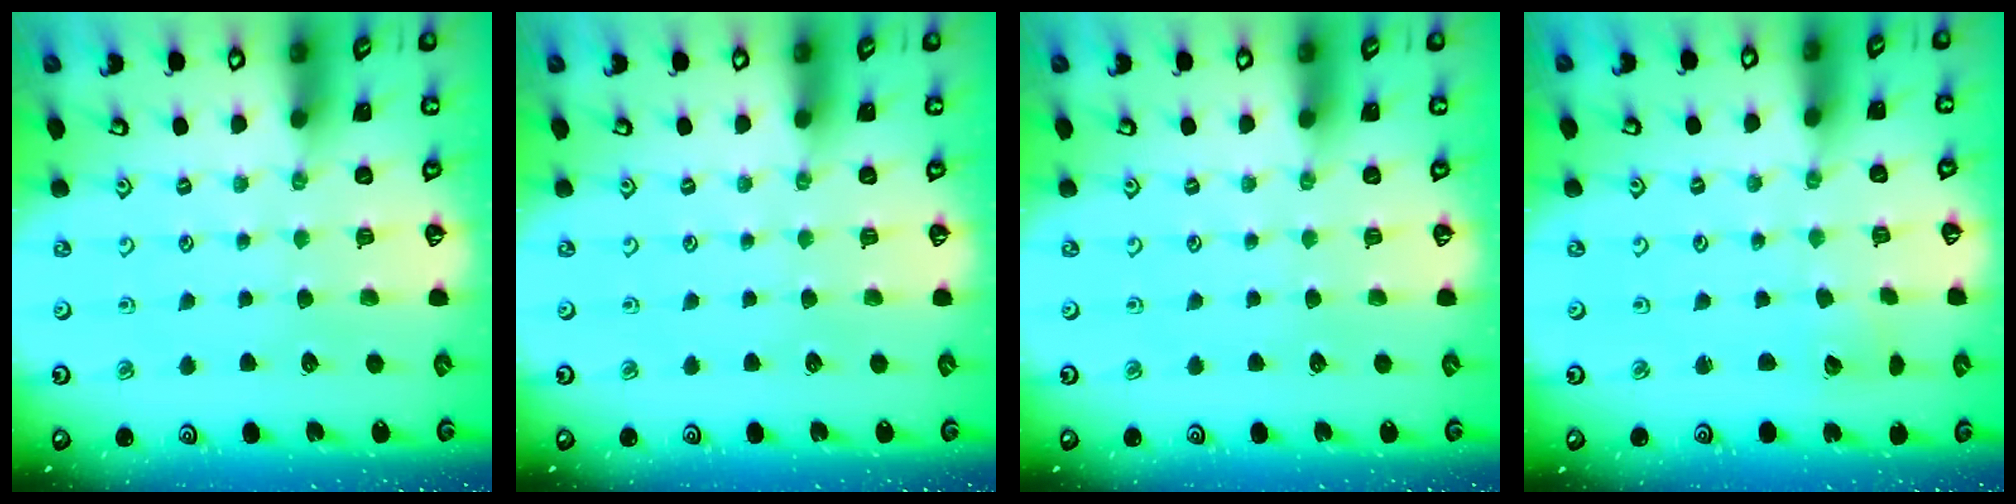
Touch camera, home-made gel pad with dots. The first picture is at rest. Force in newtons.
{"total": 0.0}
{"total": 0.0}
{"total": 2.6, "press": 2.6, "slide": 0.1}